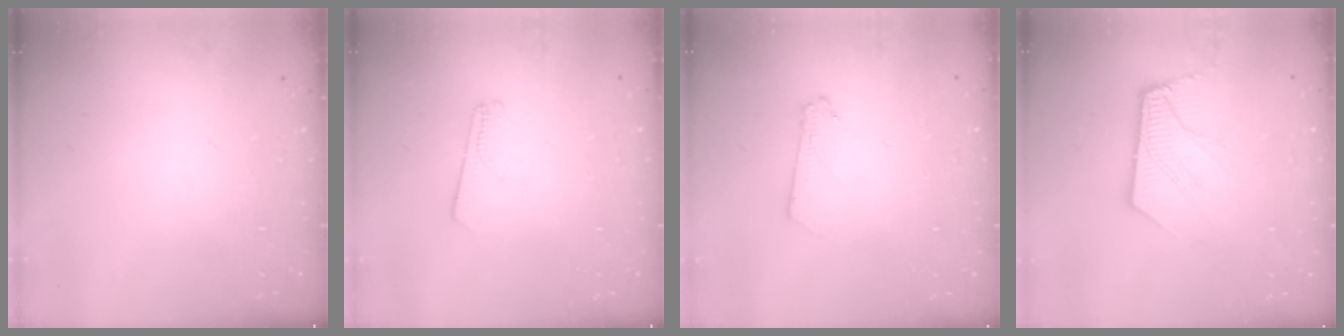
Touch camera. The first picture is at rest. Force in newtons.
{"total": 2.6, "press": 2.6, "slide": 0.3}
{"total": 2.5, "press": 2.5, "slide": 0.2}
{"total": 9.7, "press": 9.7, "slide": 0.7}